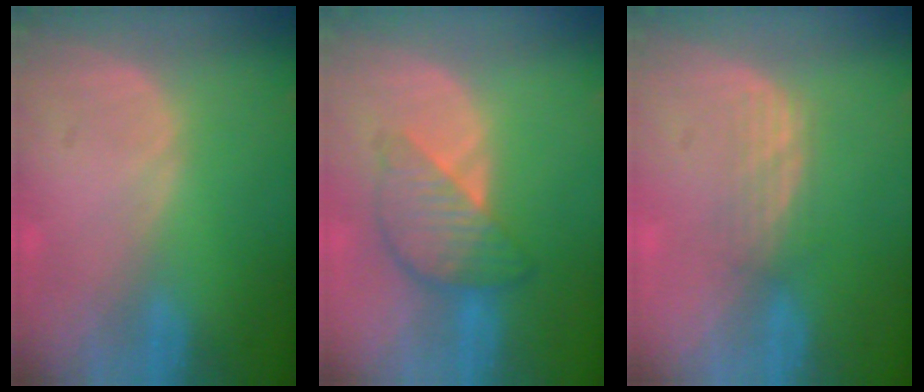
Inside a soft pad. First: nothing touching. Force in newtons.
{"total": 6.3, "press": 6.3, "slide": 0.3}
{"total": 2.8, "press": 2.6, "slide": 1.0}